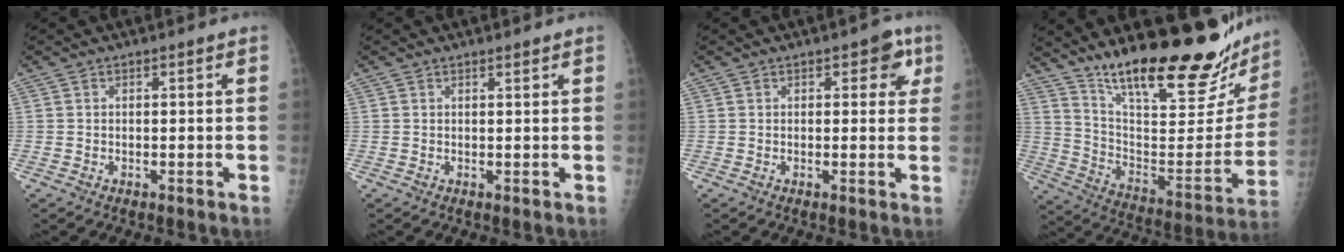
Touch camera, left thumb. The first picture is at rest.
{"total": 0.7, "force": [0.5, 0.2, 0.4], "torque": [-0.007, -0.003, 0.008]}
{"total": 4.6, "force": [1.7, 2.7, 3.3], "torque": [-0.004, 0.000, 0.009]}
{"total": 29.3, "force": [22.3, 6.8, 17.8], "torque": [-0.239, -0.118, 0.337]}